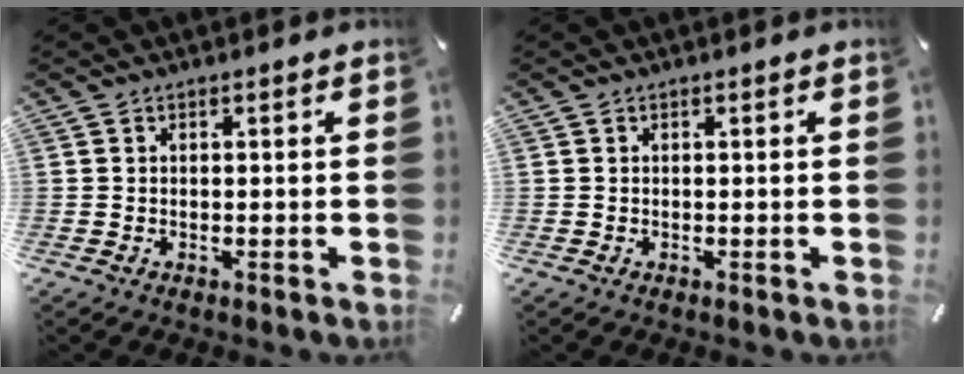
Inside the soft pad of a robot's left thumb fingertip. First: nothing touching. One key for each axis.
{"total": 0.0}